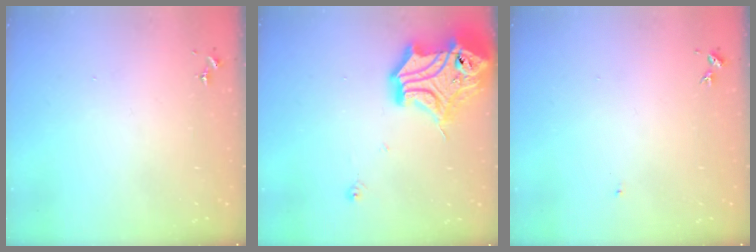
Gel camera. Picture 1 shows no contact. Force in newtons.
{"total": 21.0, "press": 20.9, "slide": 2.4}
{"total": 3.3, "press": 3.3, "slide": 0.4}